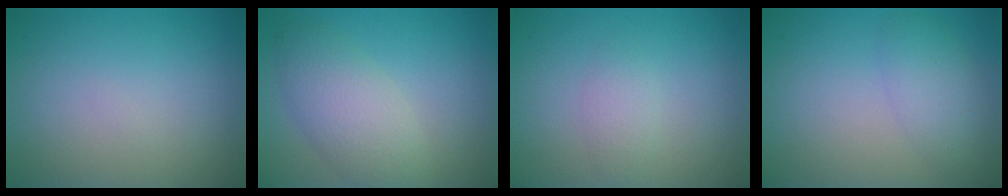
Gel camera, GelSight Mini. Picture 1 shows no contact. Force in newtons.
{"total": 4.6, "press": 4.6, "slide": 0.2}
{"total": 1.5, "press": 1.5, "slide": 0.0}
{"total": 2.7, "press": 2.7, "slide": 0.1}